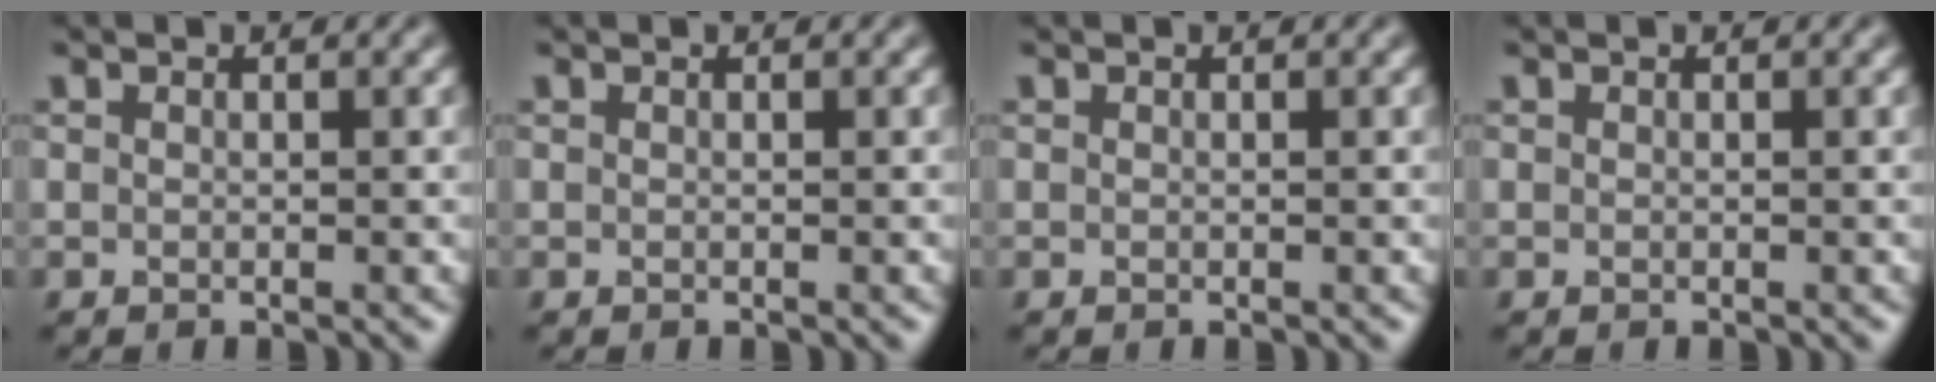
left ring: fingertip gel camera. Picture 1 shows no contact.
{"total": 0.0}
{"total": 0.0}
{"total": 0.0}